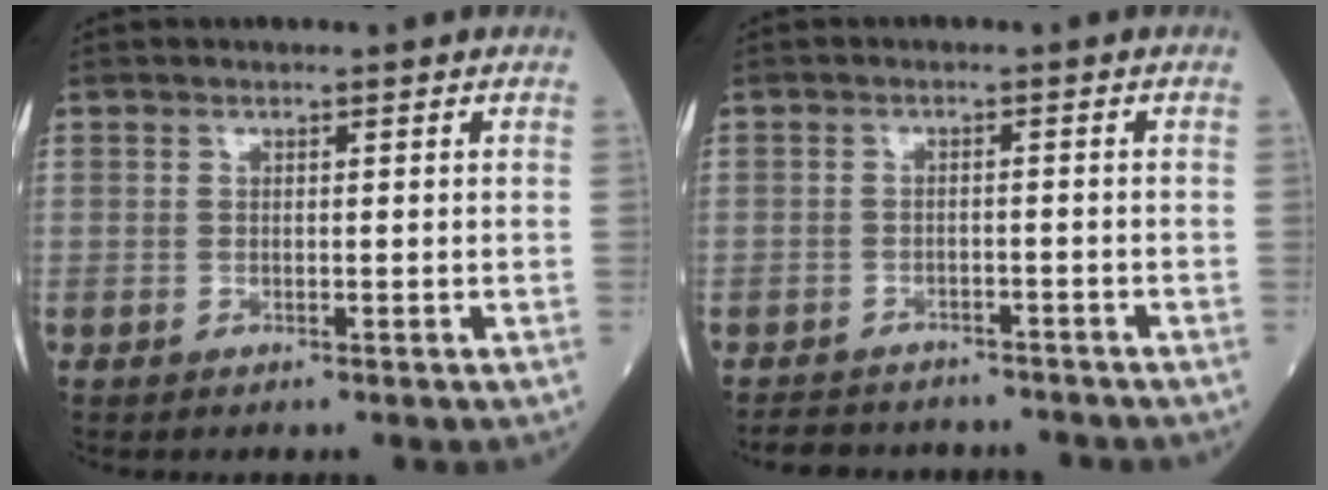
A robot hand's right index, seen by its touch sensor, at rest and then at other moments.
{"total": 8.3, "force": [-7.5, 3.3, 1.5], "torque": [-0.023, 0.007, -0.096]}